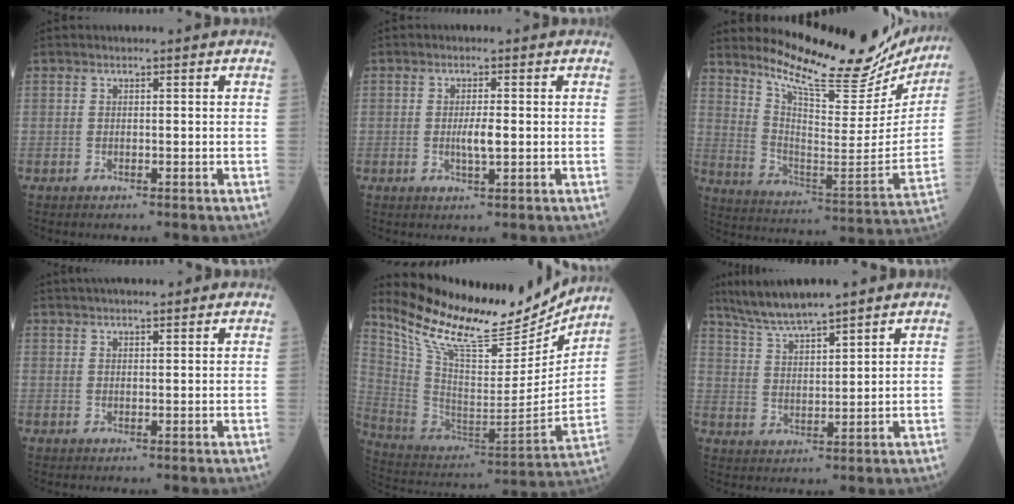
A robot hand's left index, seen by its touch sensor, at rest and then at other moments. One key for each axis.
{"total": 2.7, "fx": -0.2, "fy": 0.4, "fz": 2.7, "tx": -0.053, "ty": -0.003, "tz": -0.002}
{"total": 22.5, "fx": 20.3, "fy": 4.1, "fz": 8.8, "tx": -0.141, "ty": -0.067, "tz": 0.286}
{"total": 8.0, "fx": 6.7, "fy": 1.5, "fz": 4.1, "tx": -0.061, "ty": 0.033, "tz": 0.097}
{"total": 22.7, "fx": 19.8, "fy": 5.1, "fz": 9.8, "tx": -0.187, "ty": -0.034, "tz": 0.326}
{"total": 8.2, "fx": 7.2, "fy": 0.2, "fz": 4.1, "tx": -0.086, "ty": 0.015, "tz": 0.140}